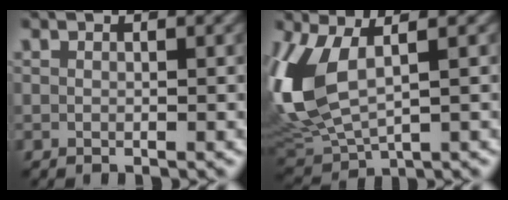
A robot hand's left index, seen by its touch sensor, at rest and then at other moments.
{"total": 9.4, "force": [1.2, 4.7, 8.1], "torque": [-0.212, -0.003, 0.027]}